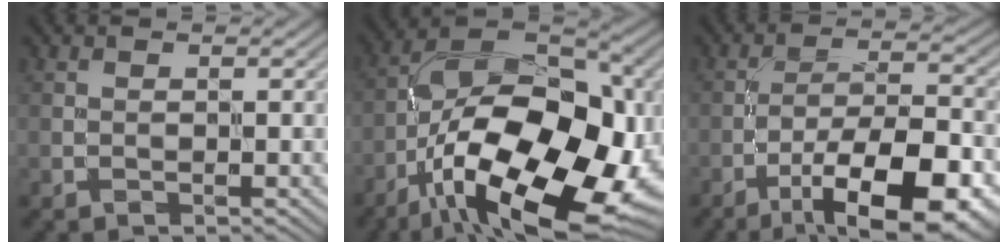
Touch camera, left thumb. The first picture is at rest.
{"total": 19.9, "force": [-6.6, 9.9, 15.9], "torque": [-0.256, 0.005, -0.116]}
{"total": 14.0, "force": [-7.7, 4.3, 10.8], "torque": [-0.175, 0.001, -0.121]}